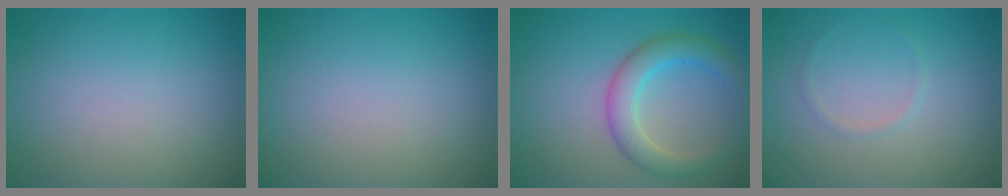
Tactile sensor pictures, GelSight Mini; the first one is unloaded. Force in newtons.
{"total": 0.0}
{"total": 4.2, "press": 4.2, "slide": 0.1}
{"total": 0.7, "press": 0.7, "slide": 0.1}